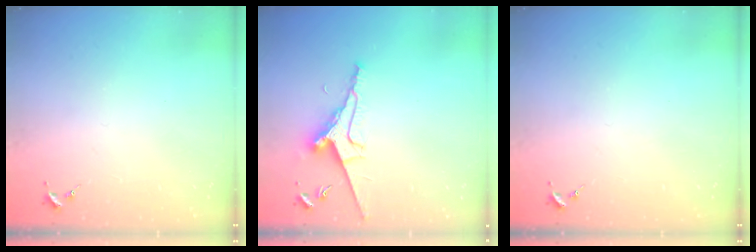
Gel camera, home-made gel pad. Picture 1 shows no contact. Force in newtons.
{"total": 9.5, "press": 9.4, "slide": 1.3}
{"total": 0.0}